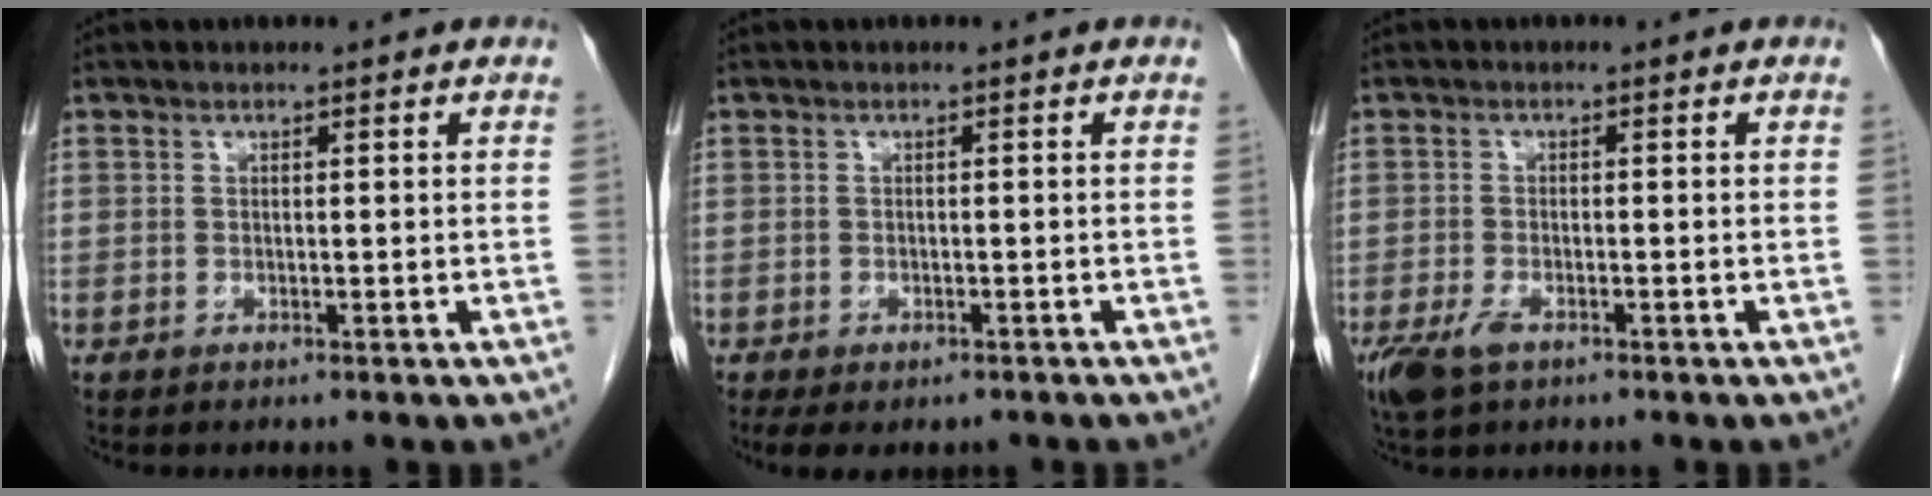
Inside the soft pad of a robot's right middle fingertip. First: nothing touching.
{"total": 5.3, "force": [-4.0, 2.6, 2.5], "torque": [-0.031, -0.006, -0.053]}
{"total": 4.3, "force": [-2.6, 1.8, 2.9], "torque": [-0.063, -0.008, -0.043]}